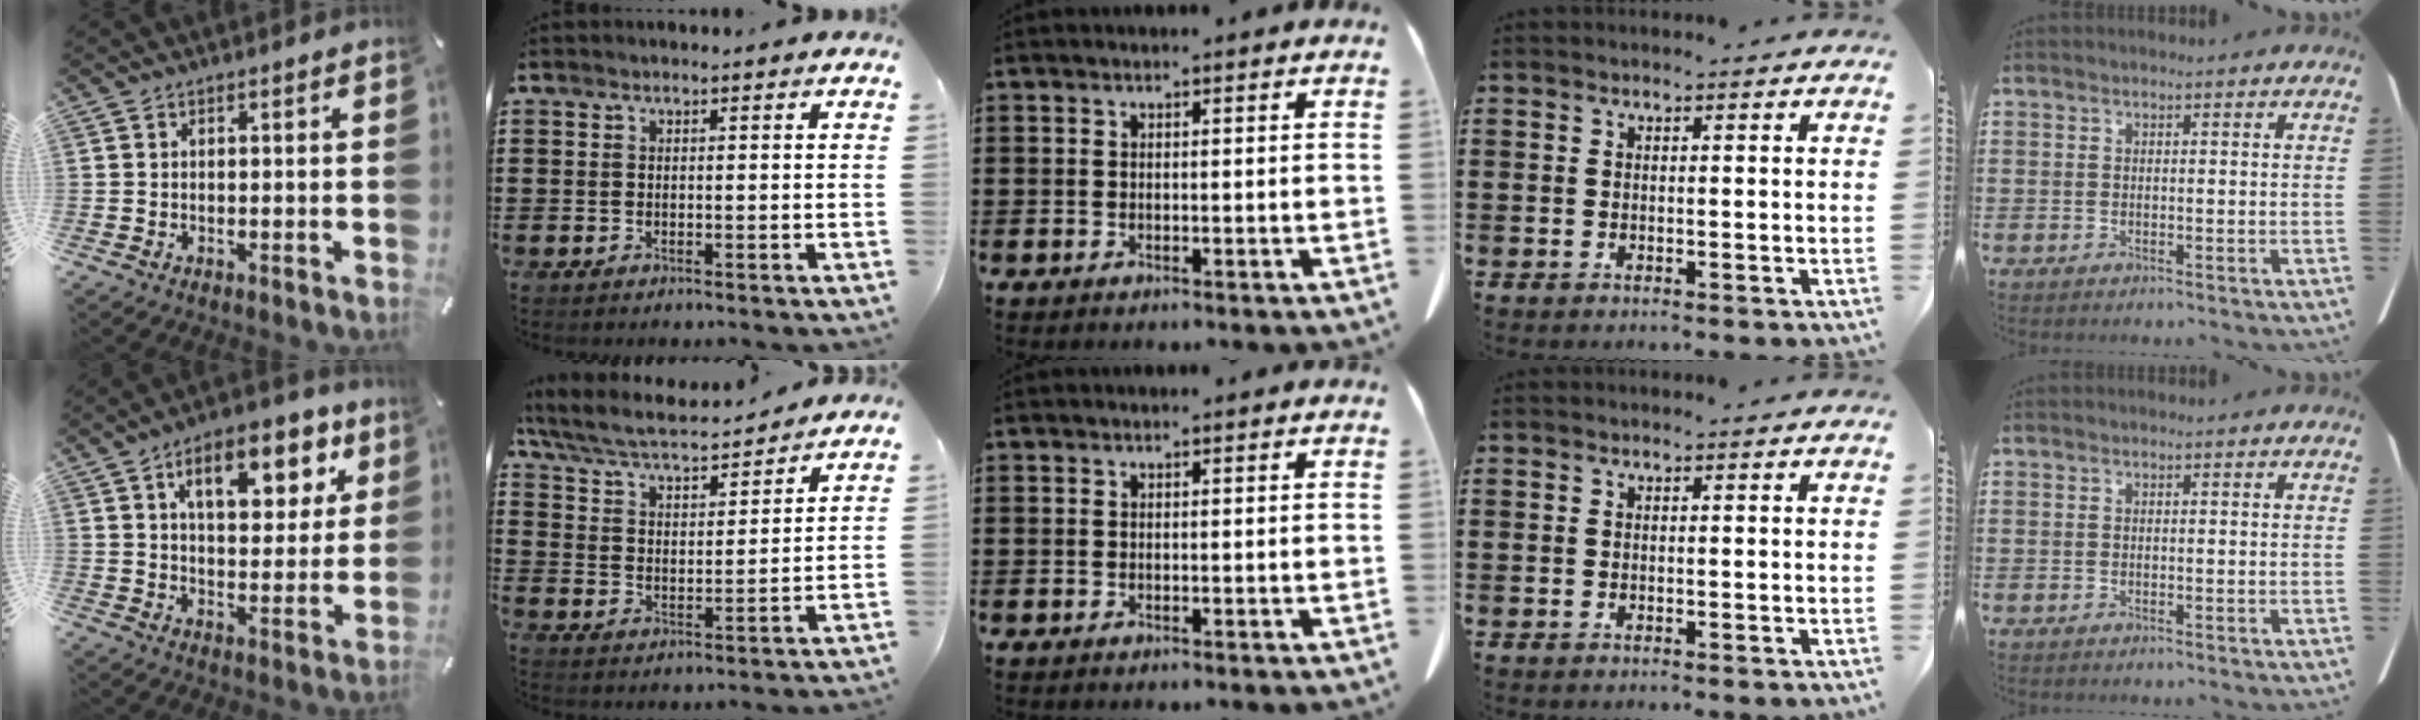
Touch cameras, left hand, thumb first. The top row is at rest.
{"thumb": {"total": 14.0, "force": [6.9, 7.6, 9.5], "torque": [-0.116, -0.024, 0.109]}, "index": {"total": 5.7, "force": [5.1, 0.8, 2.2], "torque": [-0.068, -0.033, 0.083]}}